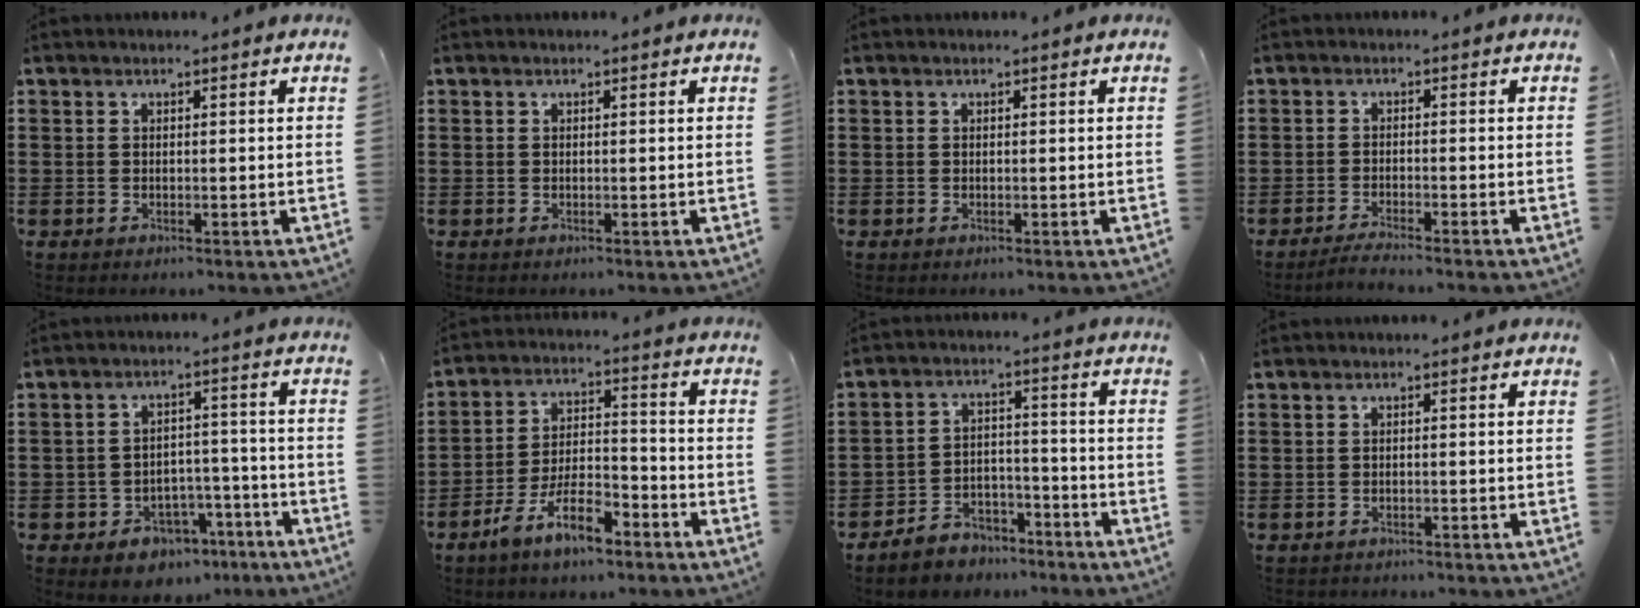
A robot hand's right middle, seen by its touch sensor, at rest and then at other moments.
{"total": 0.0}
{"total": 0.0}
{"total": 2.0, "force": [-1.9, -0.3, 0.5], "torque": [-0.011, -0.001, -0.037]}
{"total": 4.8, "force": [-3.9, 2.7, 1.0], "torque": [-0.023, 0.020, -0.075]}
{"total": 9.4, "force": [-6.5, 3.0, 6.0], "torque": [-0.120, 0.009, -0.124]}
{"total": 4.8, "force": [-4.4, 1.8, 0.1], "torque": [-0.007, 0.011, -0.090]}
{"total": 0.8, "force": [-0.8, 0.0, 0.0], "torque": [-0.003, 0.000, -0.017]}